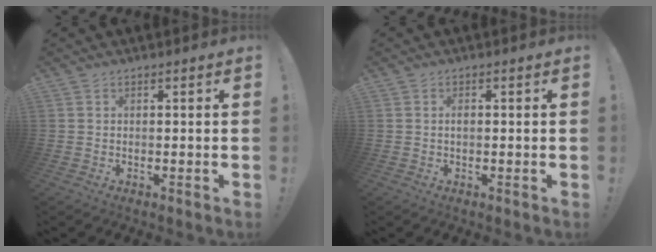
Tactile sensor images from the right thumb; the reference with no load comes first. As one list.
[{"total": 1.0, "force": [0.0, 0.6, 0.8], "torque": [-0.018, 0.004, -0.001]}]